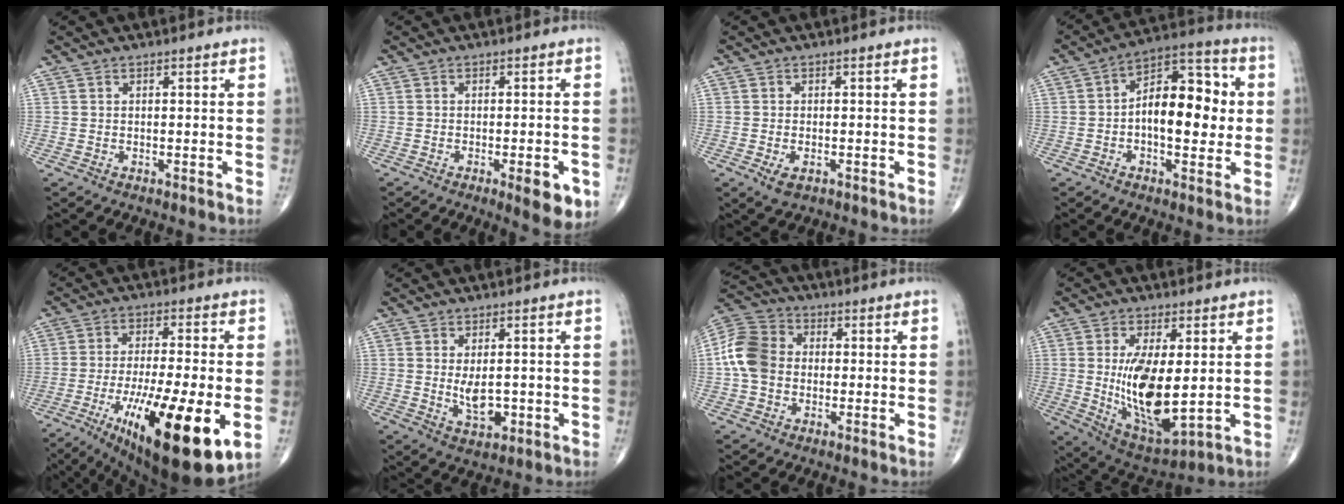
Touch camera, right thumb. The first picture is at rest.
{"total": 6.5, "force": [-2.7, 1.9, 5.6], "torque": [-0.062, -0.004, -0.029]}
{"total": 2.7, "force": [-1.1, 1.4, 2.0], "torque": [-0.037, -0.002, -0.015]}
{"total": 14.1, "force": [-0.1, 7.5, 11.9], "torque": [-0.151, 0.031, -0.012]}
{"total": 23.2, "force": [-7.7, 6.1, 21.0], "torque": [-0.326, -0.021, -0.108]}
{"total": 5.0, "force": [-0.2, 2.7, 4.2], "torque": [-0.062, -0.011, 0.005]}
{"total": 10.2, "force": [-0.3, 8.1, 6.2], "torque": [-0.118, 0.029, -0.017]}
{"total": 15.6, "force": [0.4, 6.6, 14.2], "torque": [-0.243, -0.027, 0.026]}